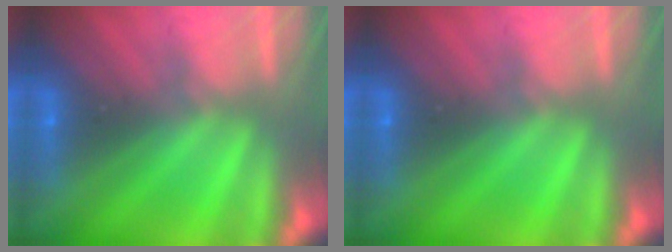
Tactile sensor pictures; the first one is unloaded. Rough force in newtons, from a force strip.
{"total": 0.0}